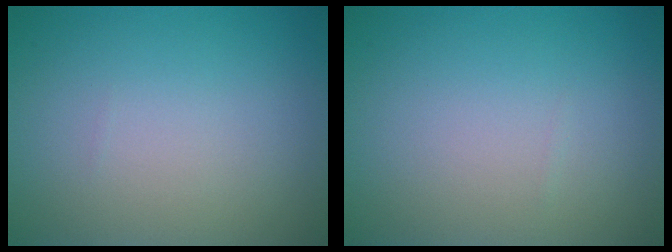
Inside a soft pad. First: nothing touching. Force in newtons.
{"total": 0.0}